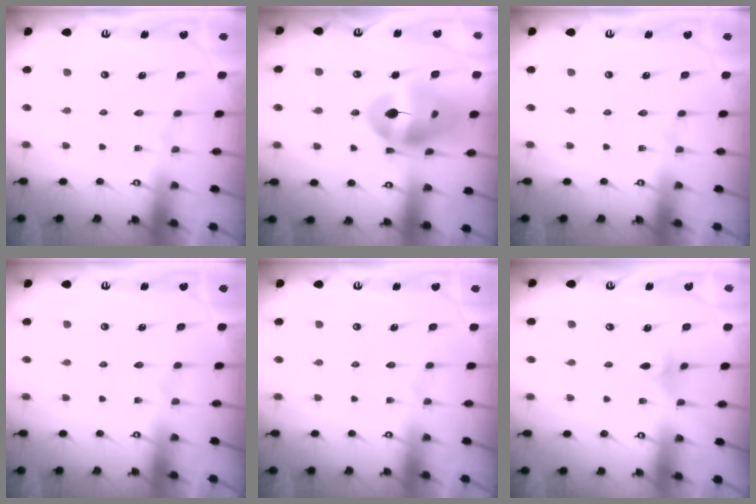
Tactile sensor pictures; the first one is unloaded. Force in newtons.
{"total": 17.0, "press": 16.8, "slide": 2.1}
{"total": 0.0}
{"total": 0.0}
{"total": 0.0}
{"total": 2.2, "press": 2.2, "slide": 0.6}